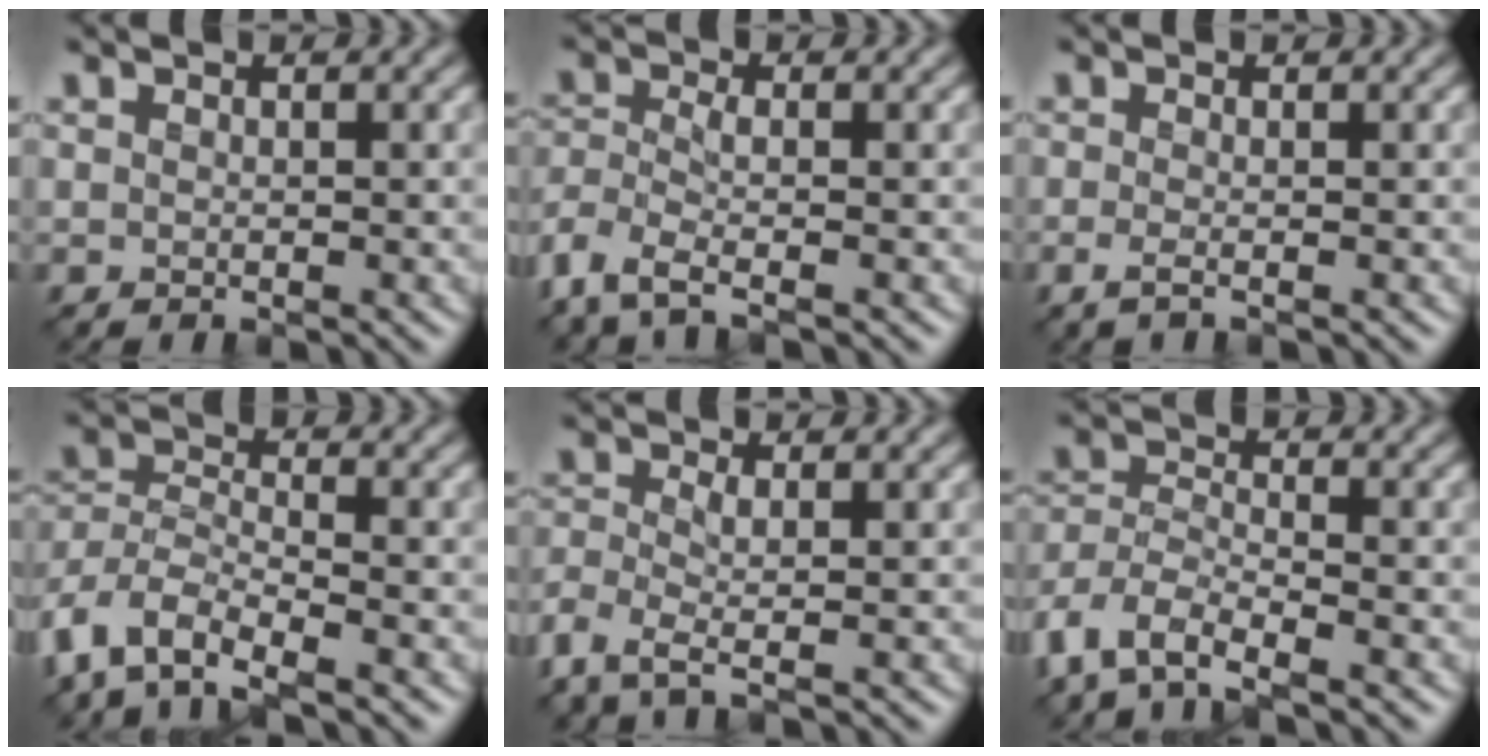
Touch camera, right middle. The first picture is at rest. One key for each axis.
{"total": 4.4, "fx": -2.9, "fy": 1.5, "fz": 2.9, "tx": -0.072, "ty": -0.010, "tz": -0.069}
{"total": 1.6, "fx": -0.6, "fy": 0.5, "fz": 1.4, "tx": -0.030, "ty": -0.007, "tz": -0.016}
{"total": 7.5, "fx": -5.0, "fy": 3.5, "fz": 4.5, "tx": -0.091, "ty": -0.006, "tz": -0.107}
{"total": 3.5, "fx": -1.9, "fy": 1.1, "fz": 2.7, "tx": -0.069, "ty": -0.010, "tz": -0.045}
{"total": 6.7, "fx": -4.5, "fy": 2.9, "fz": 4.1, "tx": -0.091, "ty": -0.008, "tz": -0.097}